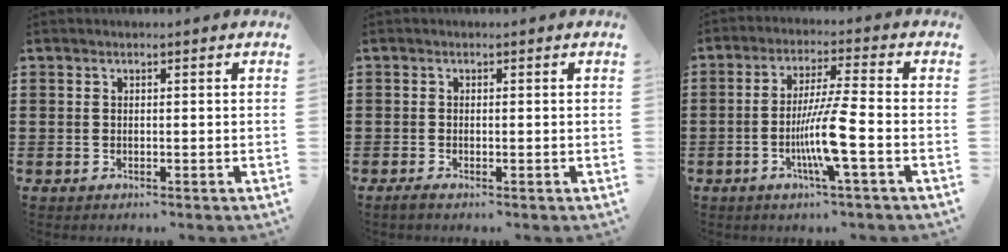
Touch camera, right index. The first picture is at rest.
{"total": 0.7, "force": [-0.4, 0.0, 0.6], "torque": [-0.009, -0.004, -0.006]}
{"total": 8.7, "force": [-2.9, -0.1, 8.2], "torque": [-0.156, -0.014, -0.058]}